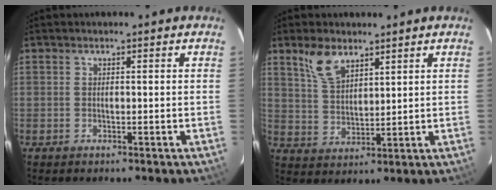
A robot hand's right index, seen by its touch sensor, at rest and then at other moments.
{"total": 7.2, "force": [4.9, 3.4, 4.0], "torque": [-0.076, 0.008, 0.103]}